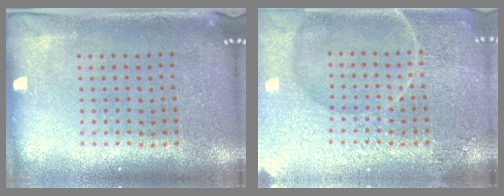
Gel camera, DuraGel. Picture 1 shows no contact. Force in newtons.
{"total": 6.6, "press": 6.5, "slide": 0.9}